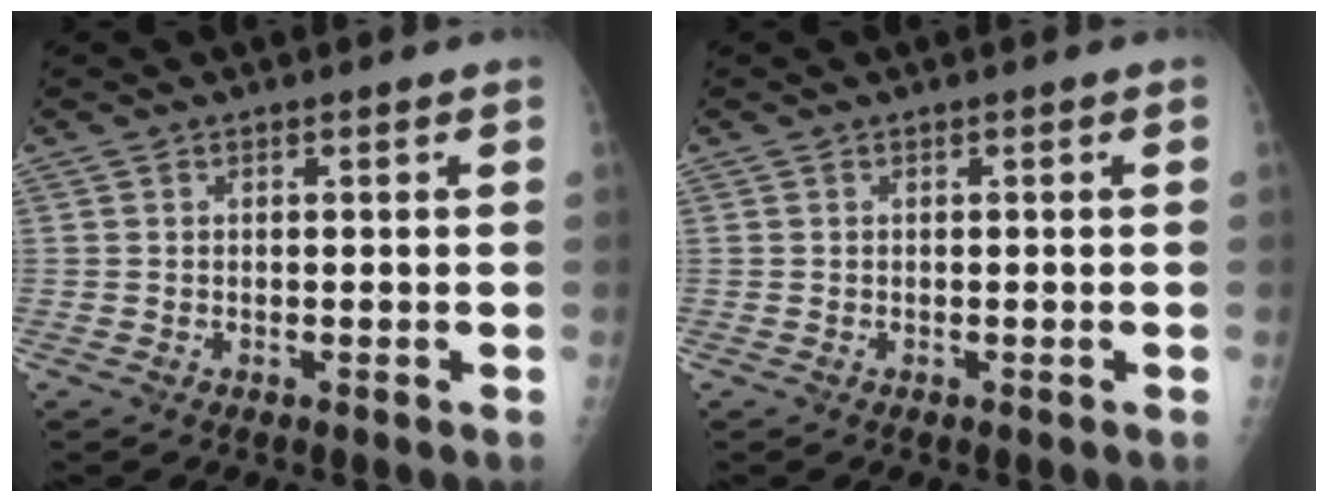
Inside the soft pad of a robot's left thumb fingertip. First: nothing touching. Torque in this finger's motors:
{"motor_torque": [0.00, 0.00, -0.04, -0.03, 0.00]}